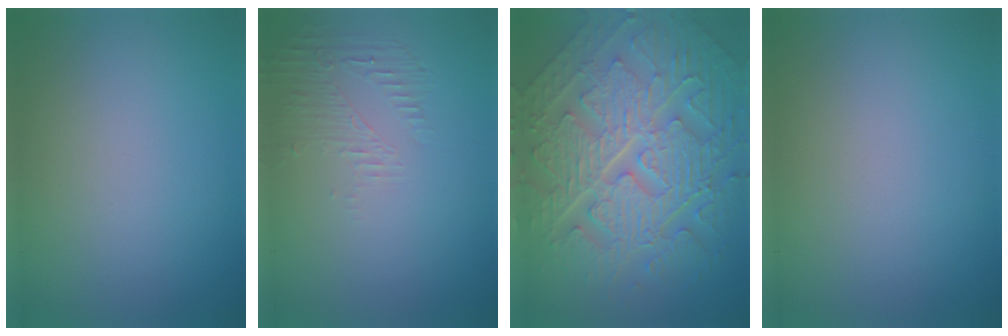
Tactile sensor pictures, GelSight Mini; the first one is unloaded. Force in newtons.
{"total": 1.6, "press": 0.4, "slide": 1.6}
{"total": 11.1, "press": 7.6, "slide": 8.1}
{"total": 0.0}